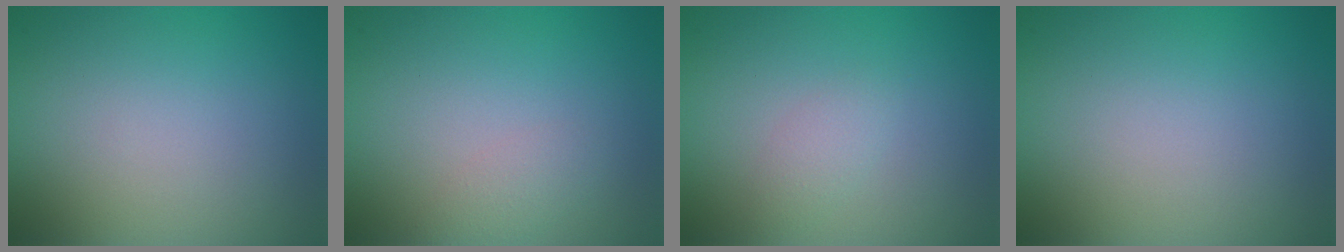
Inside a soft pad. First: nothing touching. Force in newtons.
{"total": 1.4, "press": 1.4, "slide": 0.1}
{"total": 1.3, "press": 1.3, "slide": 0.1}
{"total": 0.0}